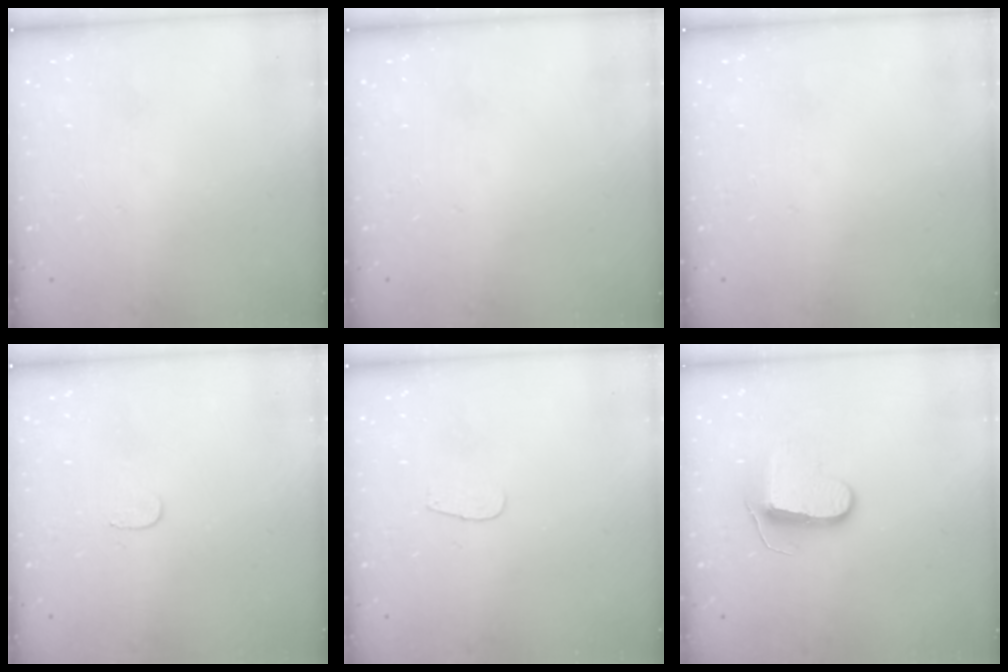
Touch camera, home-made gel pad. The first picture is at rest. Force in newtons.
{"total": 0.0}
{"total": 0.0}
{"total": 3.4, "press": 3.4, "slide": 0.2}
{"total": 3.3, "press": 3.3, "slide": 0.3}
{"total": 9.9, "press": 9.9, "slide": 0.2}